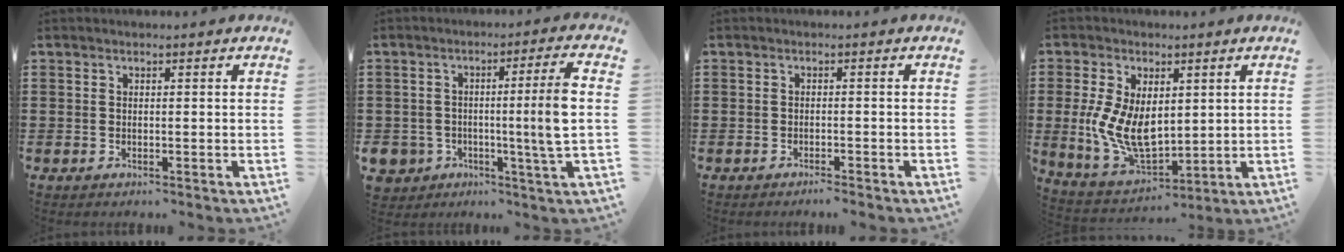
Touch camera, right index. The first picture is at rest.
{"total": 8.1, "force": [-0.8, 1.1, 8.0], "torque": [-0.127, -0.010, -0.022]}
{"total": 1.1, "force": [-1.0, 0.0, 0.4], "torque": [-0.009, 0.000, -0.020]}
{"total": 9.7, "force": [0.6, 5.9, 7.7], "torque": [-0.179, 0.002, 0.013]}